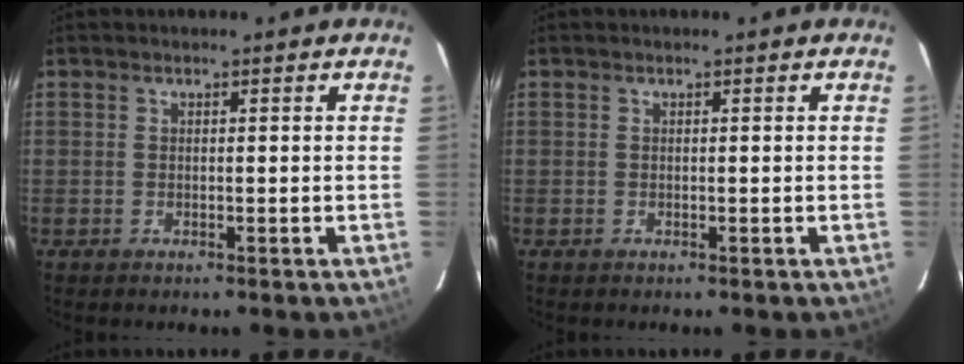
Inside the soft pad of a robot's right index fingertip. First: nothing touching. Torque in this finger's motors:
{"motor_torque": [0.00, 0.00, 0.00, 0.00]}